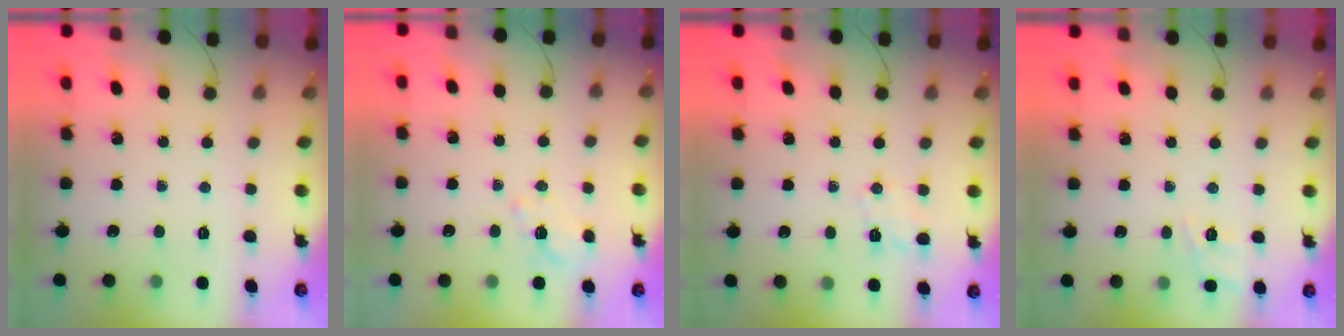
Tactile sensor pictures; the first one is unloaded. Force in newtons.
{"total": 2.4, "press": 1.9, "slide": 1.5}
{"total": 2.7, "press": 2.3, "slide": 1.5}
{"total": 9.4, "press": 9.3, "slide": 1.5}